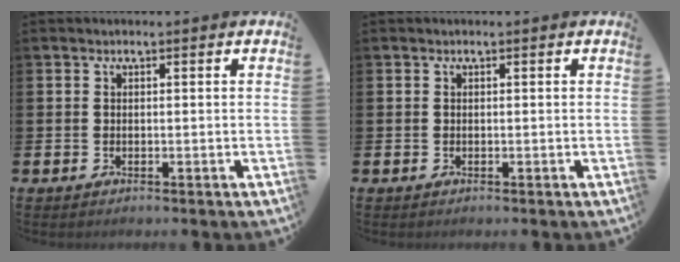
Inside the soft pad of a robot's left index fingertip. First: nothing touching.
{"total": 0.0}